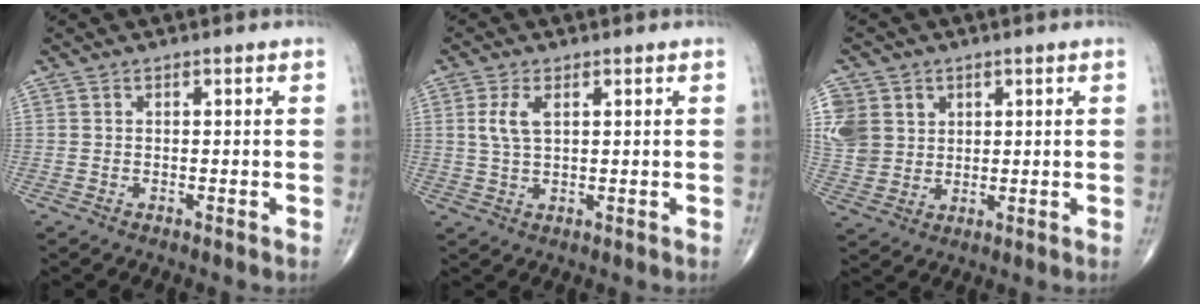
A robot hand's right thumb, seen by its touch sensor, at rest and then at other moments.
{"total": 4.3, "force": [1.3, 2.0, 3.5], "torque": [-0.077, 0.000, 0.028]}
{"total": 11.3, "force": [3.1, 9.8, 4.6], "torque": [-0.095, 0.008, 0.076]}